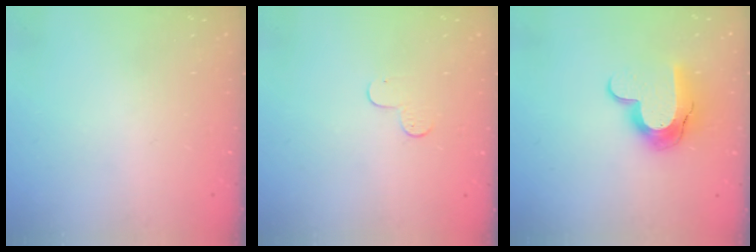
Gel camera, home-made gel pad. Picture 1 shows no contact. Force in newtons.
{"total": 4.6, "press": 4.6, "slide": 0.4}
{"total": 12.3, "press": 12.2, "slide": 1.0}